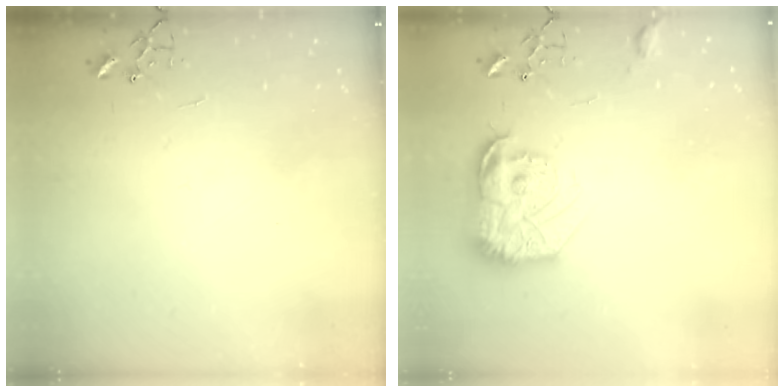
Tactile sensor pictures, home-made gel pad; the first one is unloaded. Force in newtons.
{"total": 17.9, "press": 17.9, "slide": 1.2}